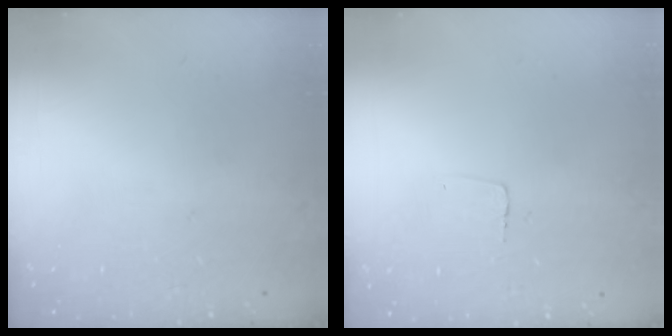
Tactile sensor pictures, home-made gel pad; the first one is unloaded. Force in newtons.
{"total": 2.3, "press": 2.3, "slide": 0.1}